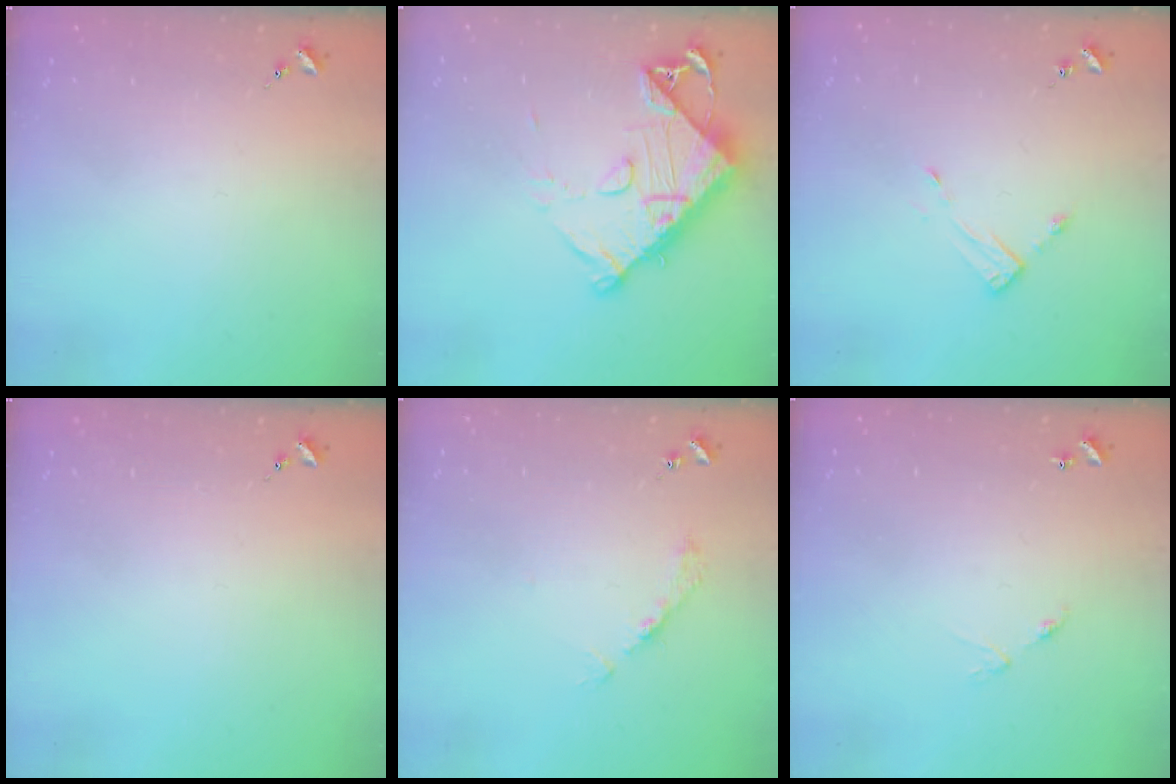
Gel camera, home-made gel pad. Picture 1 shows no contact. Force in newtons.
{"total": 15.0, "press": 14.9, "slide": 1.7}
{"total": 3.9, "press": 3.9, "slide": 0.4}
{"total": 0.0}
{"total": 5.0, "press": 5.0, "slide": 0.7}
{"total": 5.5, "press": 5.5, "slide": 0.3}